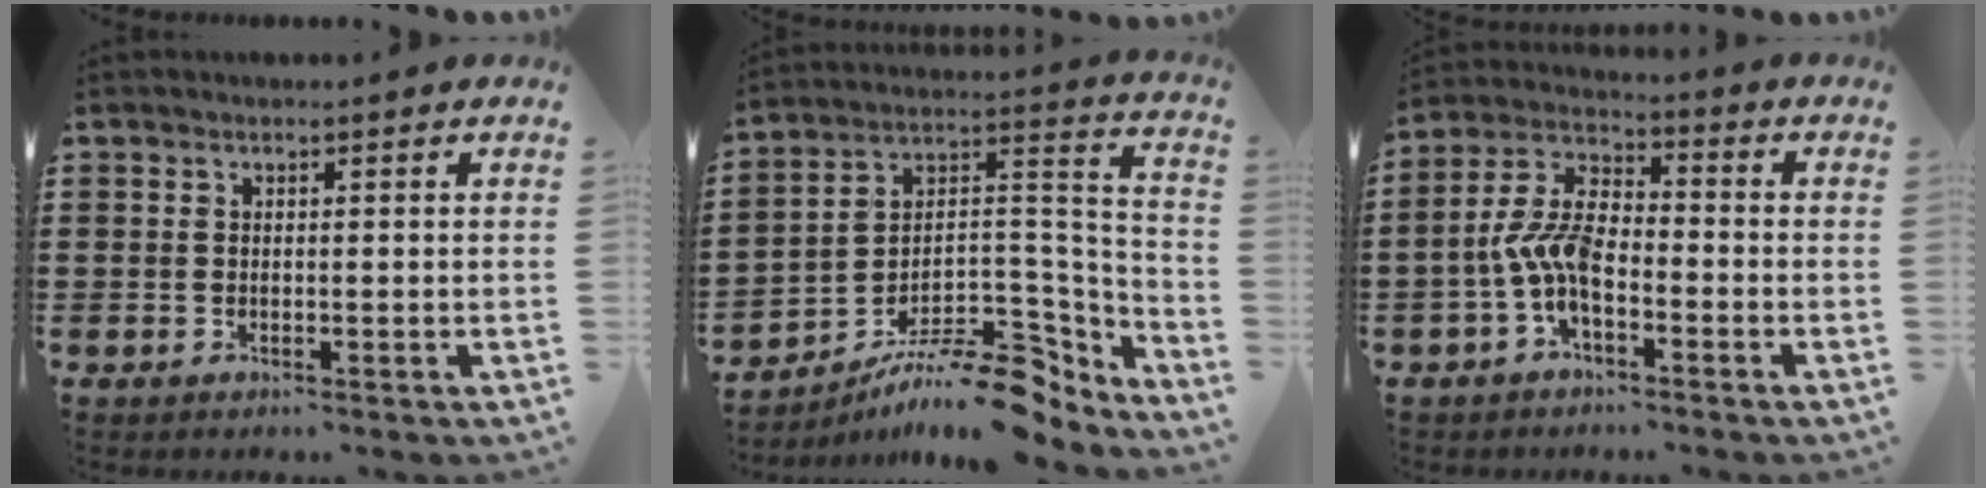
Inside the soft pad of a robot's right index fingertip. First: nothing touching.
{"total": 11.8, "force": [-8.7, 4.3, 6.8], "torque": [-0.096, 0.029, -0.155]}
{"total": 7.9, "force": [-2.8, 3.3, 6.6], "torque": [-0.161, -0.008, -0.058]}